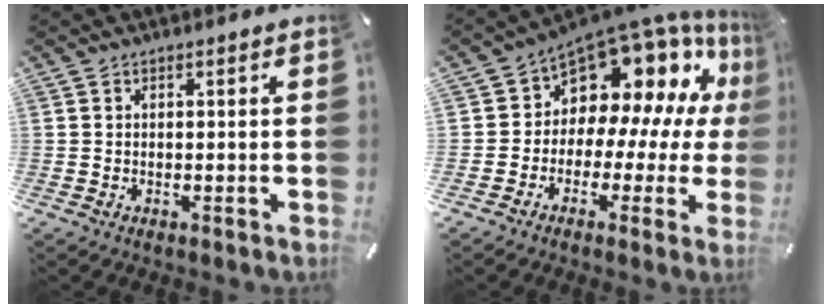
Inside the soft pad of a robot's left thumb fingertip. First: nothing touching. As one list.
[{"total": 12.0, "force": [7.3, 8.0, 5.2], "torque": [-0.086, -0.083, 0.125]}]